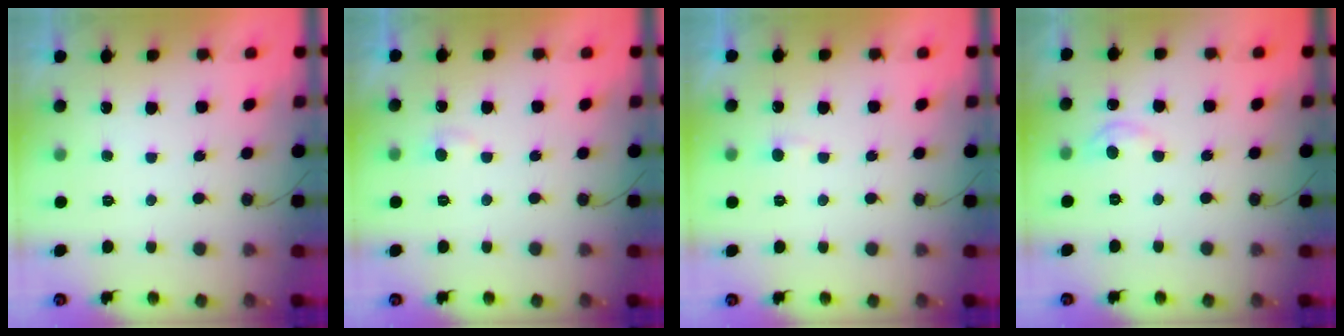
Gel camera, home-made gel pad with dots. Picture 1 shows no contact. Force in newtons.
{"total": 3.4, "press": 3.4, "slide": 0.4}
{"total": 2.7, "press": 2.7, "slide": 0.4}
{"total": 4.4, "press": 4.3, "slide": 0.6}